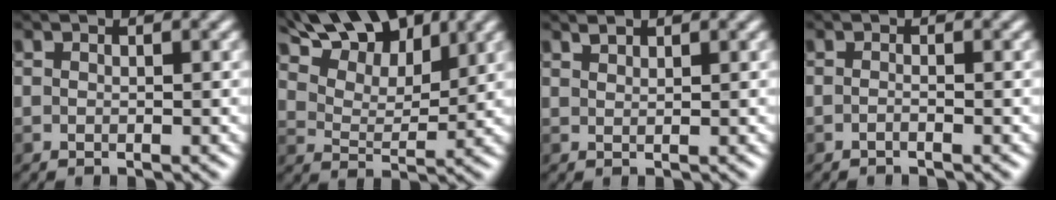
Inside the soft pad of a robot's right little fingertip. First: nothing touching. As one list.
[{"total": 12.0, "force": [8.7, 5.3, 6.4], "torque": [-0.116, 0.010, 0.144]}, {"total": 0.7, "force": [0.7, 0.0, -0.1], "torque": [-0.001, 0.000, 0.019]}, {"total": 0.6, "force": [-0.5, -0.2, 0.1], "torque": [-0.005, 0.000, -0.011]}]